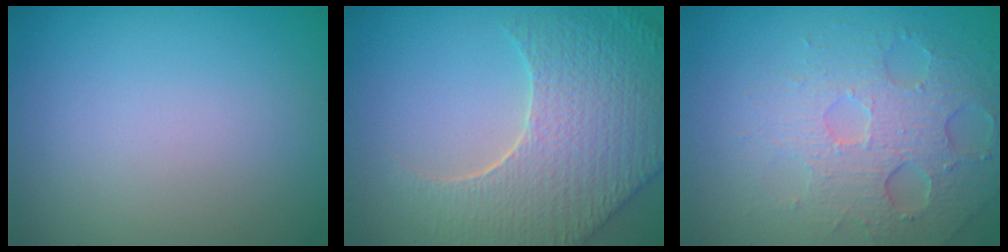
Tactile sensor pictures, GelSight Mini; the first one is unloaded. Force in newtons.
{"total": 8.4, "press": 6.1, "slide": 5.8}
{"total": 4.5, "press": 3.8, "slide": 2.3}